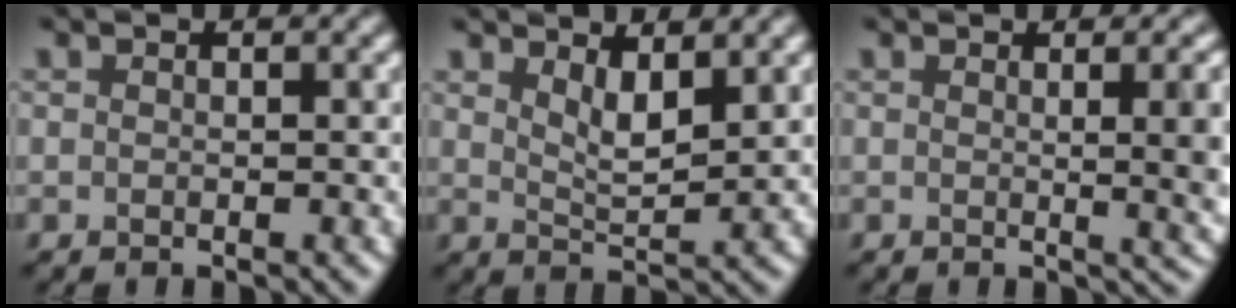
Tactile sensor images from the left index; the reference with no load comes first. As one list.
[{"total": 2.9, "force": [1.7, 0.8, 2.2], "torque": [-0.044, -0.010, 0.030]}, {"total": 6.5, "force": [1.2, 2.6, 5.9], "torque": [-0.035, 0.004, 0.015]}]